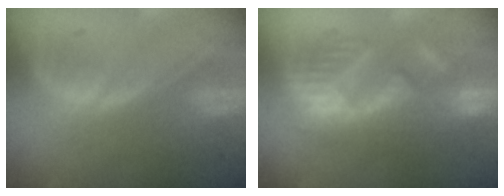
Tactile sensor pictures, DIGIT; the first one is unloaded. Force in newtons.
{"total": 10.8, "press": 9.9, "slide": 4.3}